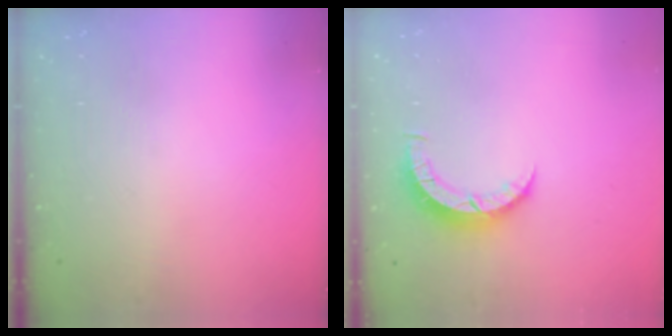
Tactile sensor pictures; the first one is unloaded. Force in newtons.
{"total": 5.0, "press": 4.9, "slide": 0.6}